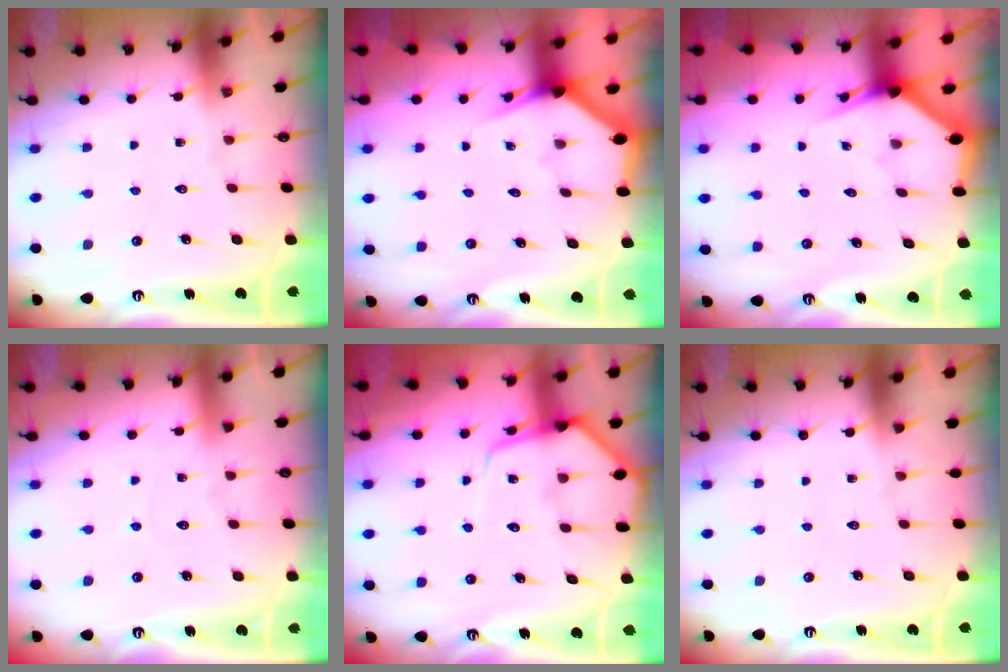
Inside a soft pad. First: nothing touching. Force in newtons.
{"total": 3.1, "press": 3.1, "slide": 0.1}
{"total": 3.0, "press": 3.0, "slide": 0.1}
{"total": 2.7, "press": 2.7, "slide": 0.3}
{"total": 7.7, "press": 7.7, "slide": 0.8}
{"total": 0.0}